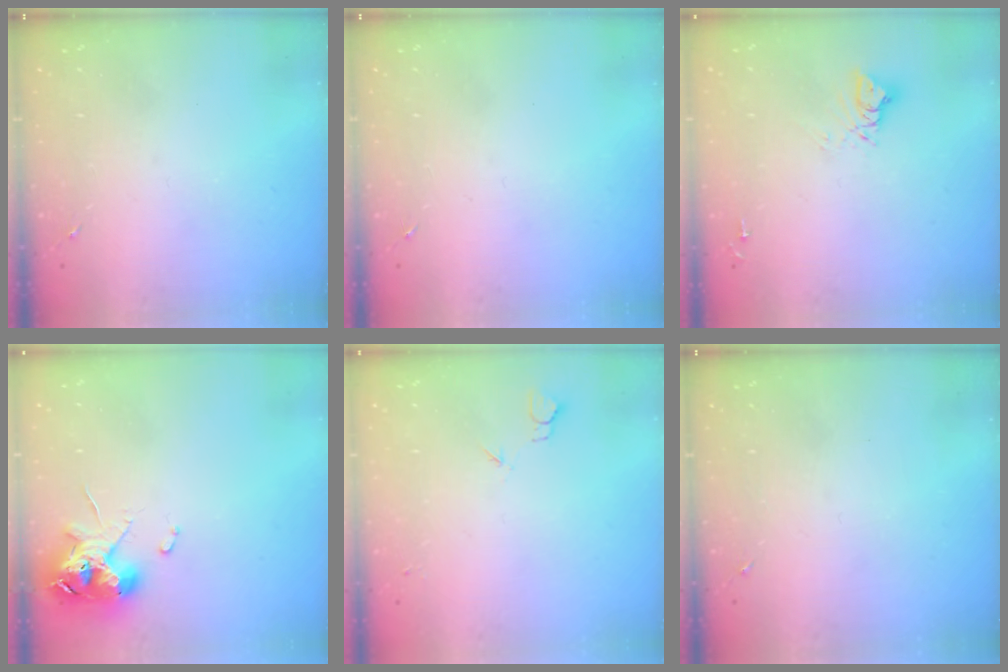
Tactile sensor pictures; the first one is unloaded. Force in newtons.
{"total": 0.0}
{"total": 7.3, "press": 7.3, "slide": 0.7}
{"total": 10.8, "press": 10.7, "slide": 1.7}
{"total": 3.2, "press": 3.2, "slide": 0.4}
{"total": 0.0}